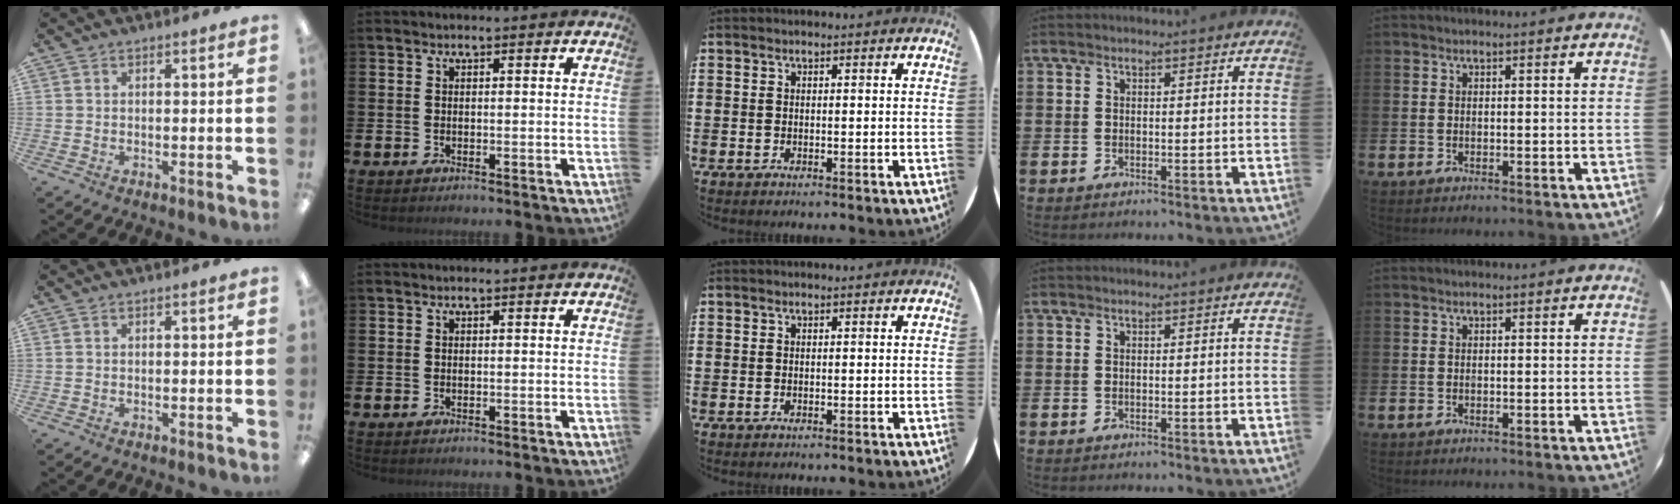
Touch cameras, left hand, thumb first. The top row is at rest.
{}